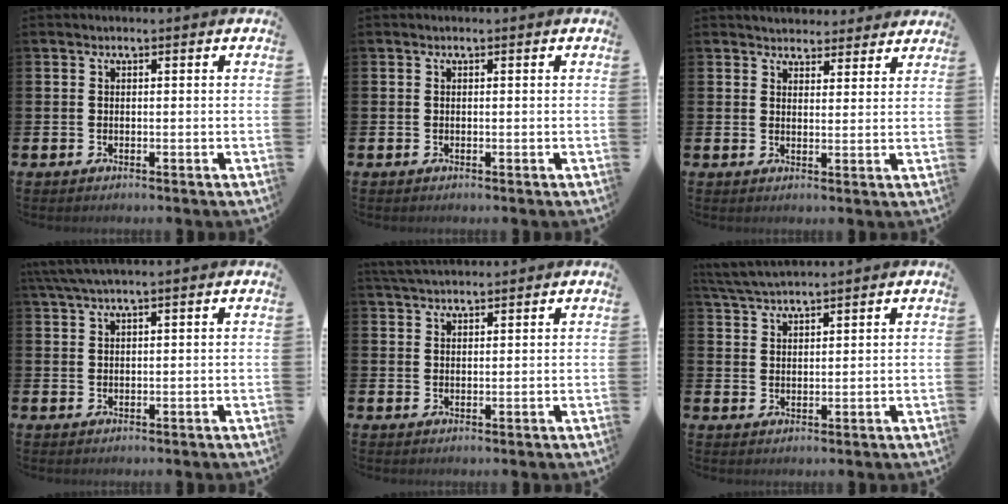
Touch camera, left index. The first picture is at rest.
{"total": 0.0}
{"total": 3.6, "force": [3.4, 1.1, -0.4], "torque": [0.009, -0.021, 0.059]}
{"total": 2.8, "force": [2.2, 0.0, 1.8], "torque": [-0.040, 0.003, 0.040]}
{"total": 3.2, "force": [3.0, 0.6, 0.8], "torque": [-0.016, -0.008, 0.056]}
{"total": 3.8, "force": [3.7, 0.2, 0.8], "torque": [-0.026, -0.012, 0.069]}